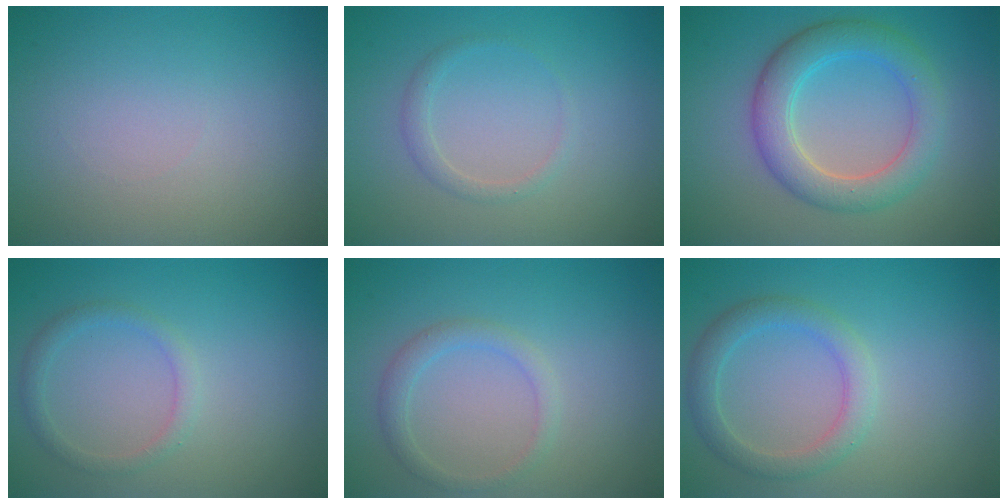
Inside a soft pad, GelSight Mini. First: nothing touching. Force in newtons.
{"total": 1.2, "press": 1.2, "slide": 0.2}
{"total": 5.1, "press": 5.0, "slide": 0.4}
{"total": 1.5, "press": 1.5, "slide": 0.1}
{"total": 1.8, "press": 1.8, "slide": 0.1}
{"total": 3.0, "press": 3.0, "slide": 0.1}